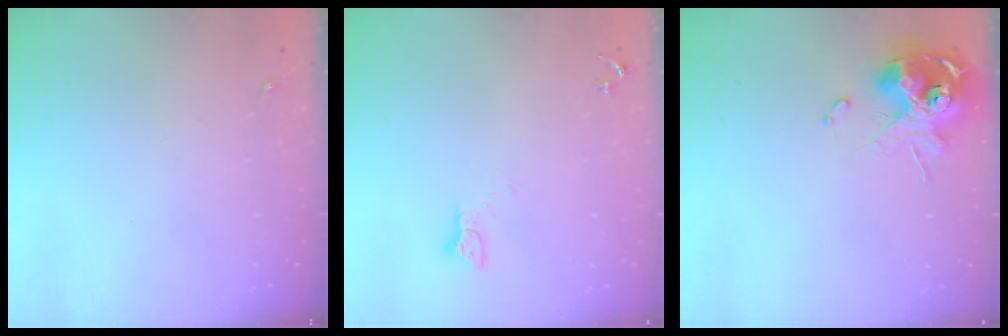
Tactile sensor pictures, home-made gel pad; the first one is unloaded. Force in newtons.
{"total": 2.1, "press": 2.1, "slide": 0.2}
{"total": 13.2, "press": 13.1, "slide": 1.8}